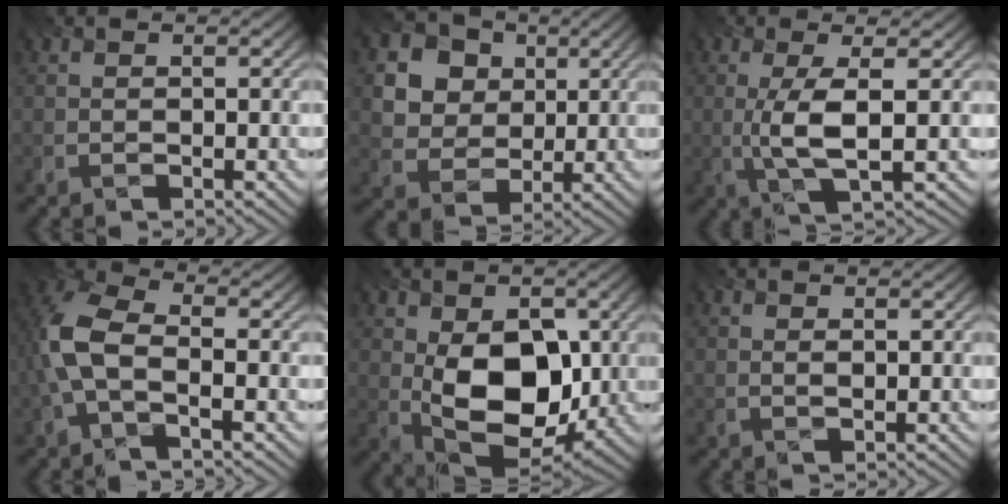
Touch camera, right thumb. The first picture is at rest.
{"total": 11.3, "force": [4.2, 9.3, 4.9], "torque": [-0.147, 0.008, 0.092]}
{"total": 5.0, "force": [-0.9, 0.9, 4.9], "torque": [-0.100, 0.002, -0.013]}
{"total": 7.3, "force": [-1.8, 3.8, 6.0], "torque": [-0.152, 0.014, -0.047]}
{"total": 11.9, "force": [-0.8, 7.5, 9.1], "torque": [-0.168, -0.010, -0.012]}
{"total": 0.5, "force": [0.3, 0.1, 0.4], "torque": [-0.004, -0.003, 0.009]}